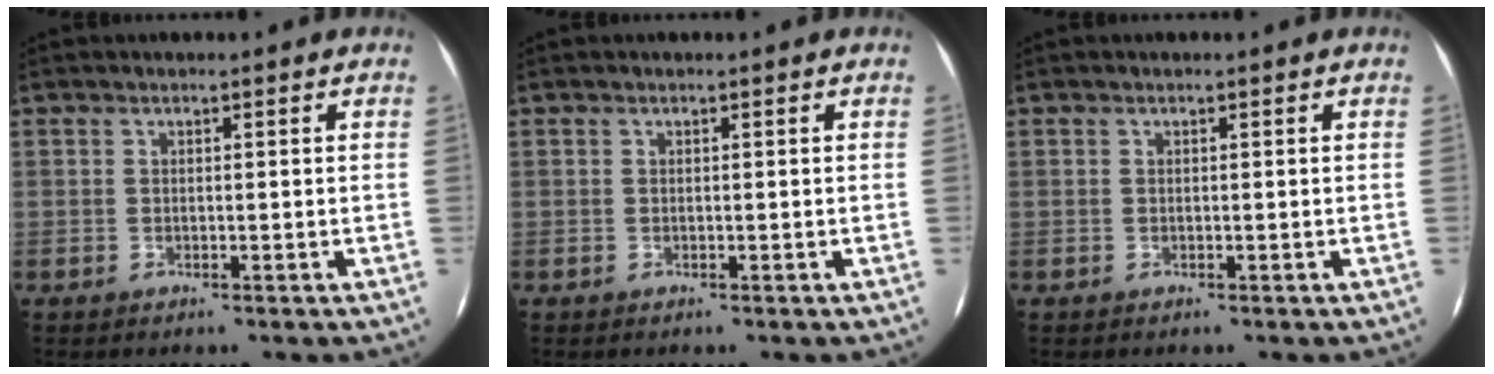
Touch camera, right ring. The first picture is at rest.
{"total": 0.0}
{"total": 0.0}